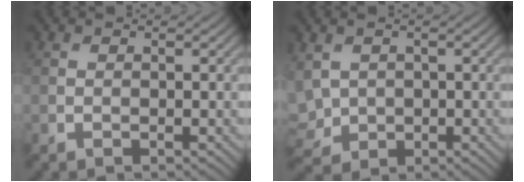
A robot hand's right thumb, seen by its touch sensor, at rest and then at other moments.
{"total": 4.4, "force": [-0.1, 3.6, 2.5], "torque": [-0.077, -0.008, -0.003]}